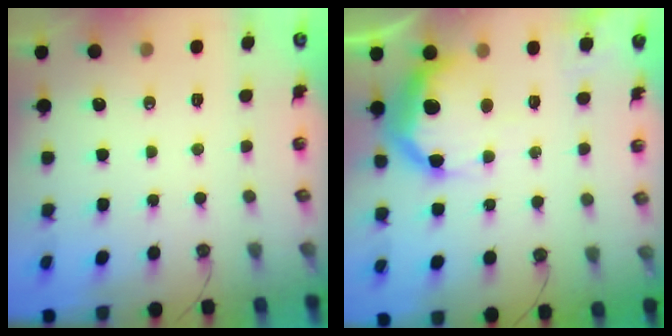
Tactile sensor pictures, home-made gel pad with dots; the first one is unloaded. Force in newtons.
{"total": 18.8, "press": 18.7, "slide": 1.5}